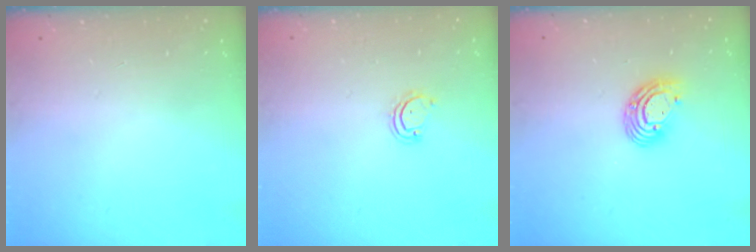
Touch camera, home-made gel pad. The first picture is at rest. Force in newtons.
{"total": 2.9, "press": 2.9, "slide": 0.3}
{"total": 9.2, "press": 9.1, "slide": 1.6}